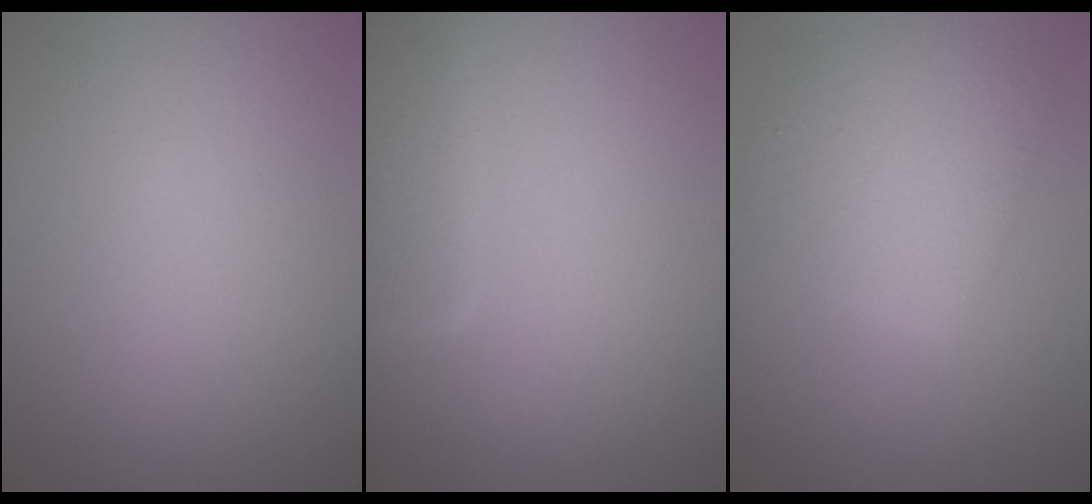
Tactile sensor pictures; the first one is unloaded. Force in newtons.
{"total": 3.3, "press": 3.3, "slide": 0.2}
{"total": 4.9, "press": 4.9, "slide": 0.1}